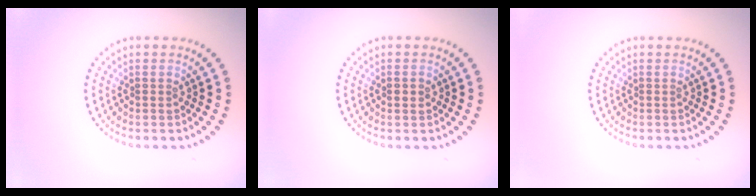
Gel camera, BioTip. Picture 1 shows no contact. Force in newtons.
{"total": 1.3, "press": 1.3, "slide": 0.1}
{"total": 0.0}